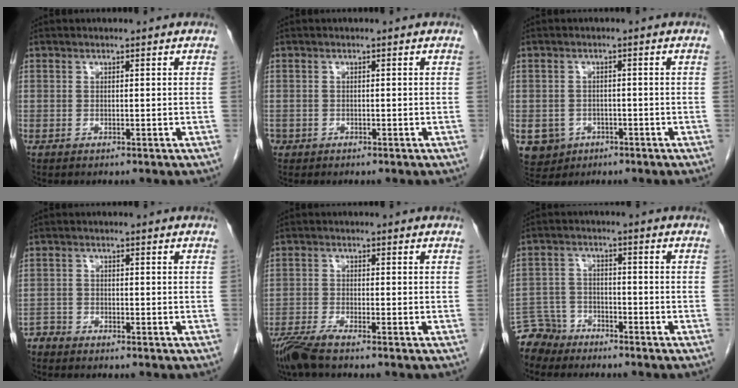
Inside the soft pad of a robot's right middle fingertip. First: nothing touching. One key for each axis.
{"total": 1.0, "fx": -0.5, "fy": 0.8, "fz": 0.2, "tx": -0.008, "ty": 0.002, "tz": -0.008}
{"total": 5.4, "fx": -2.3, "fy": 4.8, "fz": 1.0, "tx": -0.019, "ty": 0.004, "tz": -0.030}
{"total": 1.8, "fx": -1.7, "fy": 0.2, "fz": -0.5, "tx": 0.017, "ty": -0.004, "tz": -0.034}
{"total": 4.6, "fx": -3.7, "fy": -0.1, "fz": 2.6, "tx": -0.054, "ty": -0.015, "tz": -0.077}
{"total": 6.1, "fx": -5.5, "fy": 2.6, "fz": -0.6, "tx": 0.013, "ty": -0.001, "tz": -0.108}